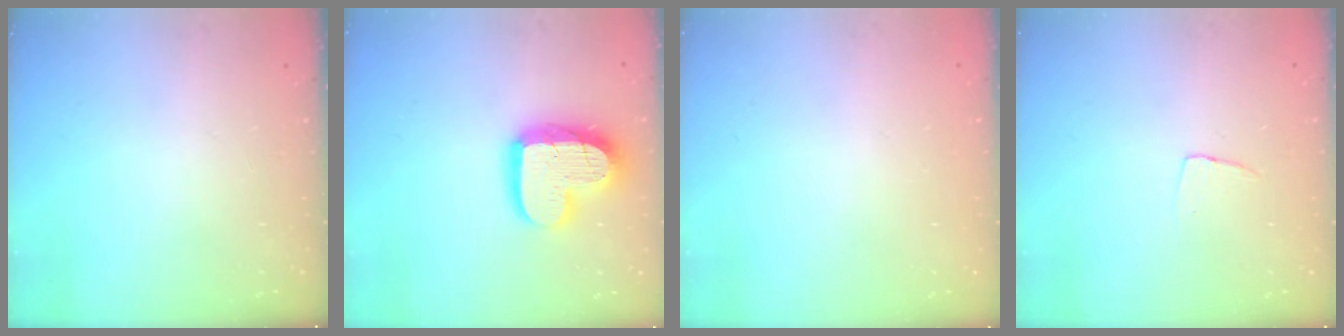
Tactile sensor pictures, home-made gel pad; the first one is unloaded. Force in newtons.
{"total": 18.3, "press": 18.2, "slide": 1.9}
{"total": 0.0}
{"total": 4.5, "press": 4.4, "slide": 0.3}